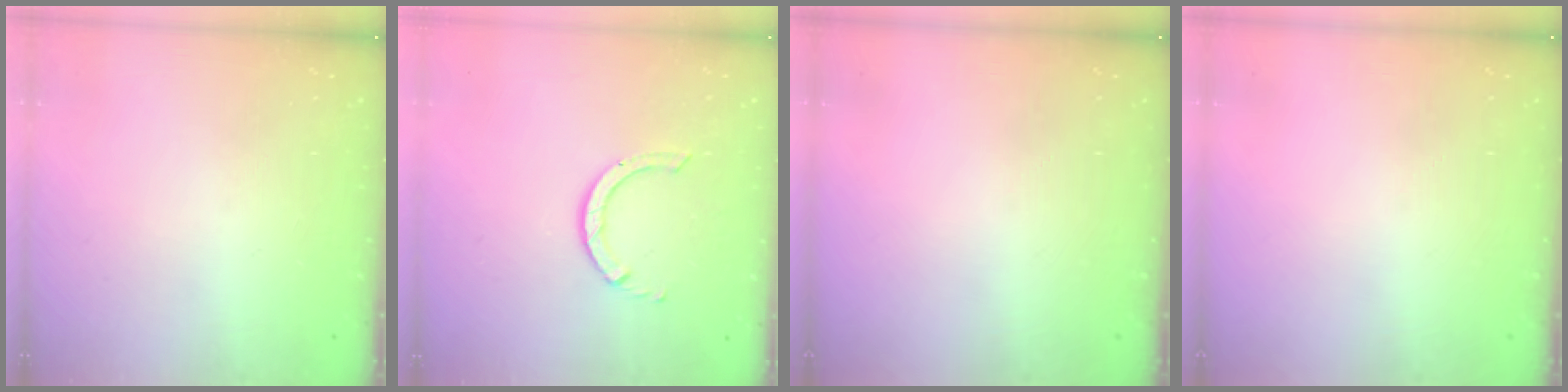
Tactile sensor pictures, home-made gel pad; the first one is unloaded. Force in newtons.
{"total": 2.9, "press": 2.9, "slide": 0.2}
{"total": 0.0}
{"total": 0.0}